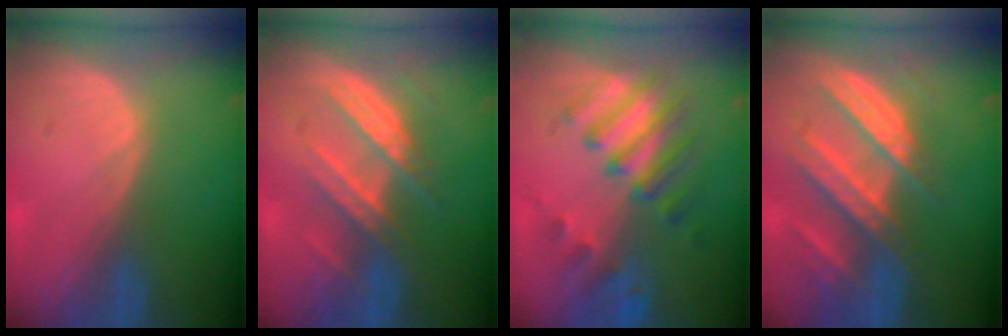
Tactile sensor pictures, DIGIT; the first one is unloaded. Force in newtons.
{"total": 7.2, "press": 7.0, "slide": 1.7}
{"total": 7.9, "press": 7.6, "slide": 2.1}
{"total": 9.6, "press": 8.5, "slide": 4.4}